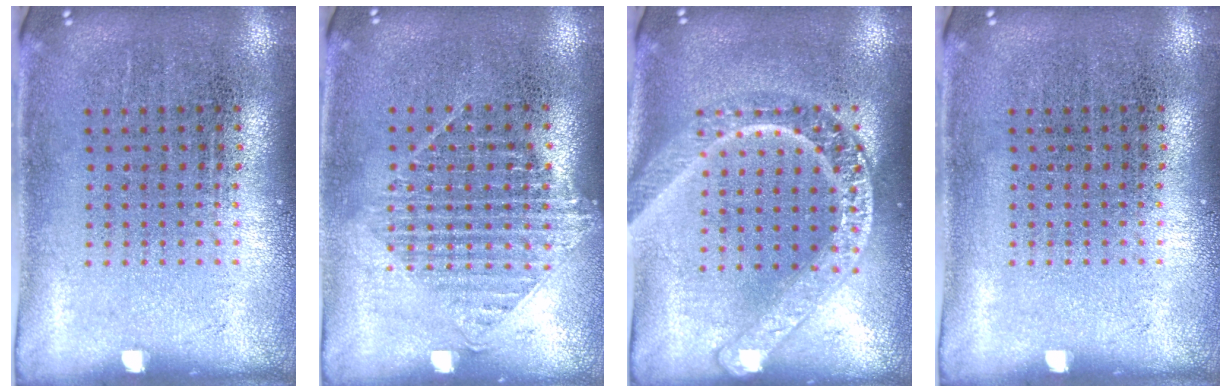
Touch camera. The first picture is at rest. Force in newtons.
{"total": 1.0, "press": 1.0, "slide": 0.4}
{"total": 2.4, "press": 2.4, "slide": 0.2}
{"total": 0.0}